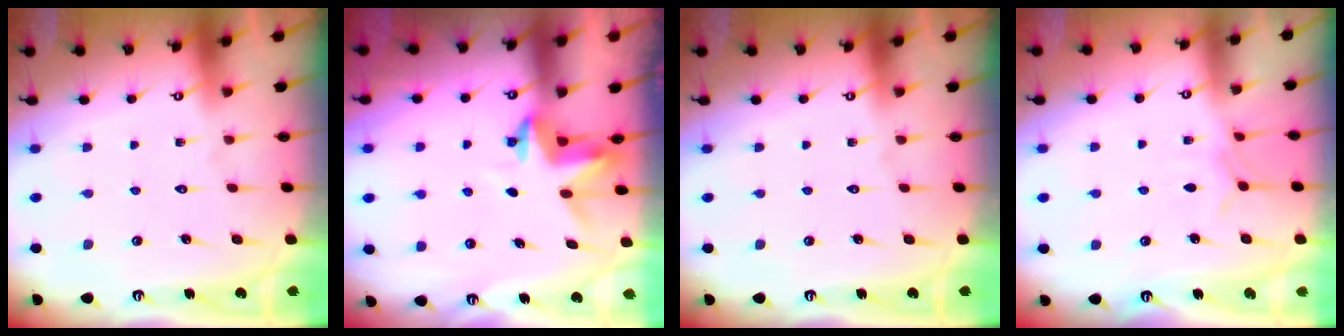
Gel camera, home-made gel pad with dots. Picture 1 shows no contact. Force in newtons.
{"total": 3.5, "press": 3.5, "slide": 0.2}
{"total": 0.0}
{"total": 3.6, "press": 3.5, "slide": 0.4}